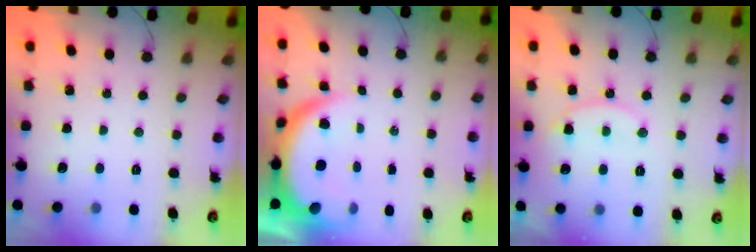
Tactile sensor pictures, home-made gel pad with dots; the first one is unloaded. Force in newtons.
{"total": 9.3, "press": 9.2, "slide": 1.1}
{"total": 12.8, "press": 12.7, "slide": 1.0}